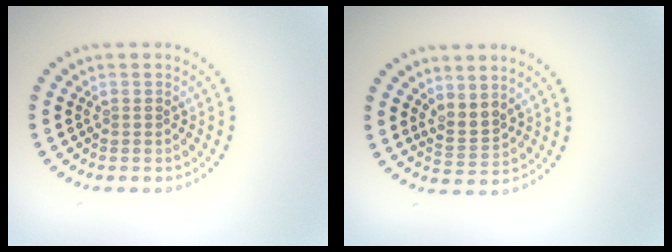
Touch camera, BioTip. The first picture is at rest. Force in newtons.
{"total": 2.0, "press": 1.6, "slide": 1.2}